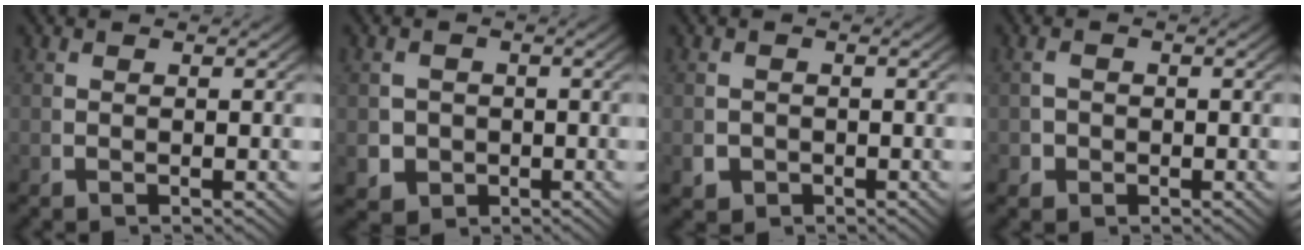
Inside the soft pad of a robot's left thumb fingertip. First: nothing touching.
{"total": 5.5, "force": [-1.4, 4.8, 2.2], "torque": [-0.049, -0.030, -0.009]}
{"total": 2.5, "force": [-1.1, 2.1, 0.7], "torque": [-0.019, -0.017, -0.011]}
{"total": 1.9, "force": [-0.7, 1.7, 0.6], "torque": [-0.015, -0.007, -0.010]}